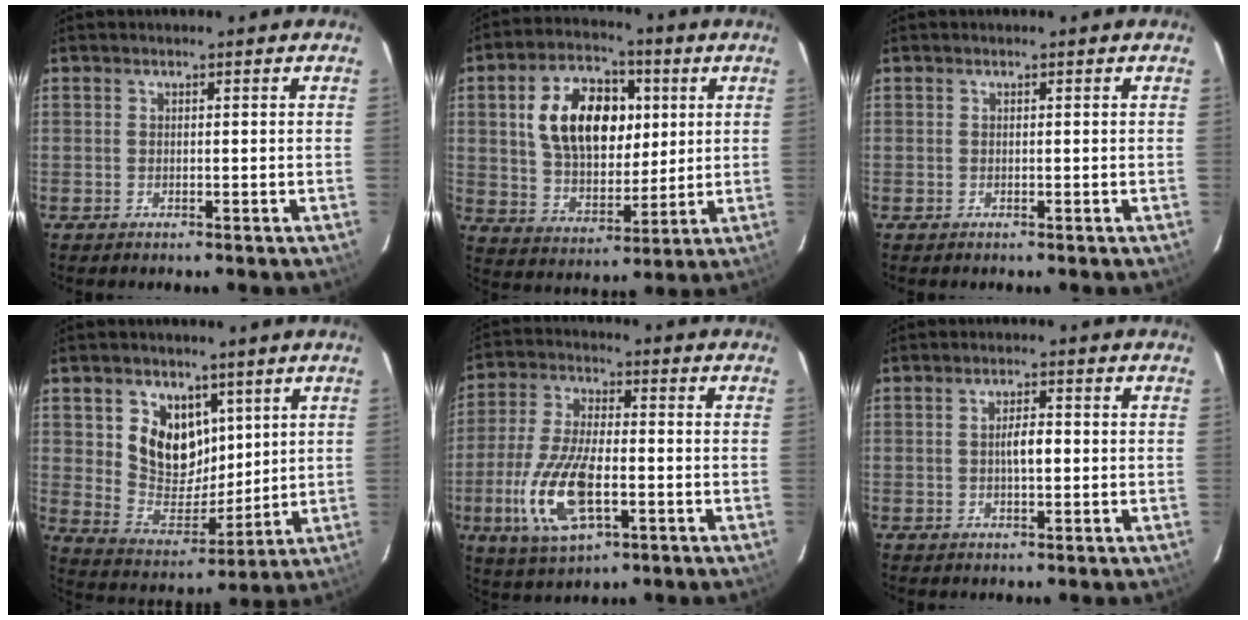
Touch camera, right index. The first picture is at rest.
{"total": 15.9, "force": [3.9, 10.0, 11.8], "torque": [-0.220, 0.026, 0.077]}
{"total": 0.0}
{"total": 11.7, "force": [5.0, 9.0, 5.4], "torque": [-0.106, -0.003, 0.111]}
{"total": 15.0, "force": [-4.6, 6.3, 12.8], "torque": [-0.277, -0.013, -0.083]}
{"total": 3.0, "force": [0.0, 0.8, 2.8], "torque": [-0.051, 0.004, 0.001]}